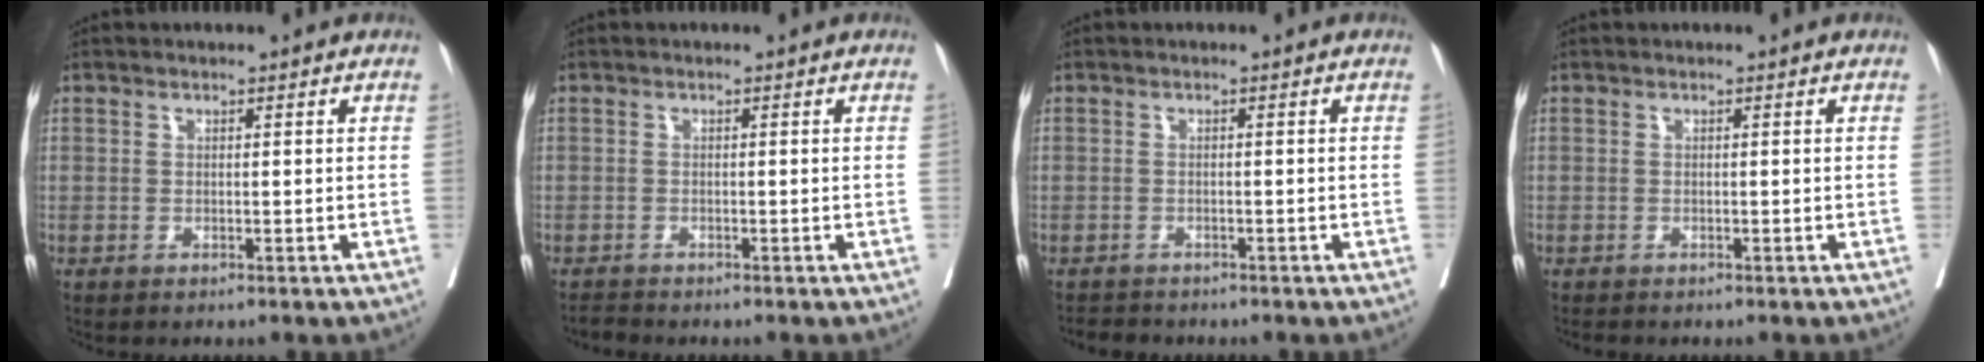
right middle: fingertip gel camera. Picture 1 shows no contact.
{"total": 0.9, "force": [-0.9, -0.1, -0.1], "torque": [0.001, -0.006, -0.017]}
{"total": 2.3, "force": [-2.1, 0.9, 0.0], "torque": [-0.003, -0.004, -0.035]}
{"total": 0.7, "force": [-0.7, 0.2, 0.2], "torque": [-0.008, -0.002, -0.012]}